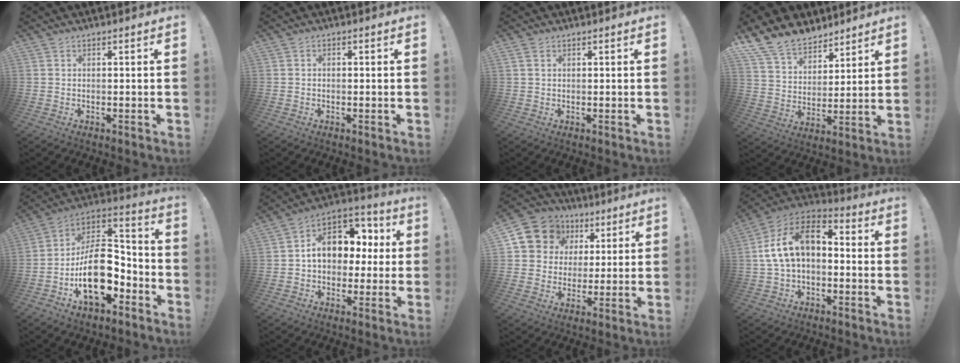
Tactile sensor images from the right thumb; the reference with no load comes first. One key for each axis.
{"total": 0.8, "fx": -0.5, "fy": 0.4, "fz": 0.5, "tx": -0.013, "ty": 0.004, "tz": -0.009}
{"total": 1.4, "fx": 0.7, "fy": 0.9, "fz": 0.8, "tx": -0.014, "ty": 0.002, "tz": 0.013}
{"total": 13.1, "fx": 10.4, "fy": 7.3, "fz": 3.2, "tx": -0.076, "ty": -0.076, "tz": 0.203}
{"total": 20.4, "fx": -5.7, "fy": 12.4, "fz": 15.1, "tx": -0.249, "ty": 0.033, "tz": -0.082}
{"total": 13.2, "fx": 1.9, "fy": 10.2, "fz": 8.1, "tx": -0.117, "ty": 0.002, "tz": 0.045}
{"total": 11.4, "fx": 4.5, "fy": 10.0, "fz": 3.1, "tx": -0.056, "ty": -0.025, "tz": 0.099}
{"total": 14.8, "fx": 1.5, "fy": 9.4, "fz": 11.3, "tx": -0.199, "ty": 0.019, "tz": 0.029}